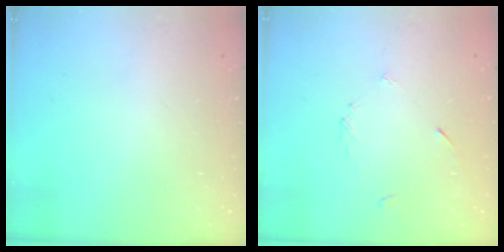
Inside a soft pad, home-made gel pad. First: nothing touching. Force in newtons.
{"total": 3.8, "press": 3.8, "slide": 0.4}